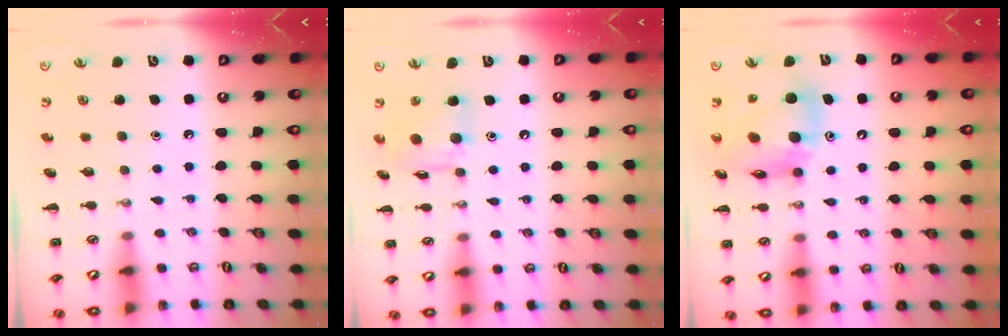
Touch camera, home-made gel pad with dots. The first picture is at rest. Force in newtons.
{"total": 10.7, "press": 10.6, "slide": 1.4}
{"total": 12.8, "press": 12.2, "slide": 3.7}